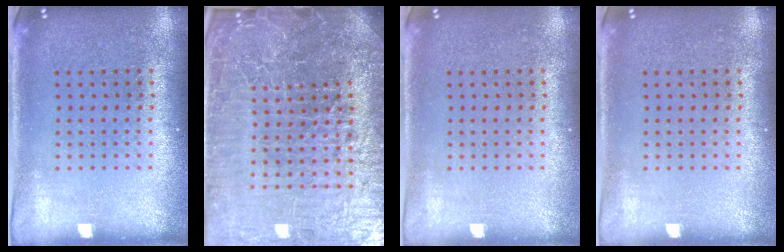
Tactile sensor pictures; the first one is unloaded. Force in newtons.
{"total": 7.6, "press": 6.6, "slide": 3.8}
{"total": 0.0}
{"total": 0.0}